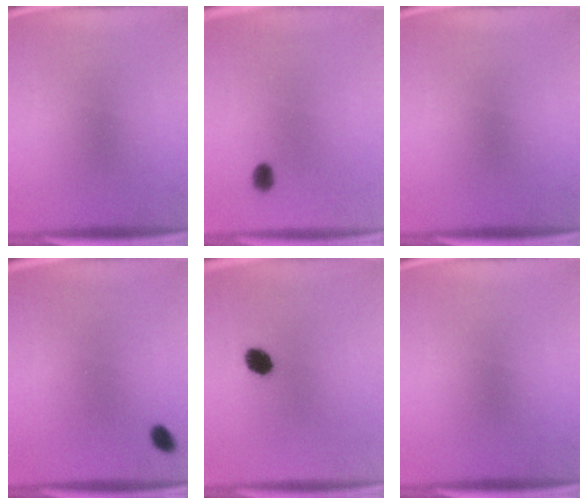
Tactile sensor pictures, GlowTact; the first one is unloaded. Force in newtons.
{"total": 2.7}
{"total": 0.0}
{"total": 1.9}
{"total": 4.9}
{"total": 0.0}